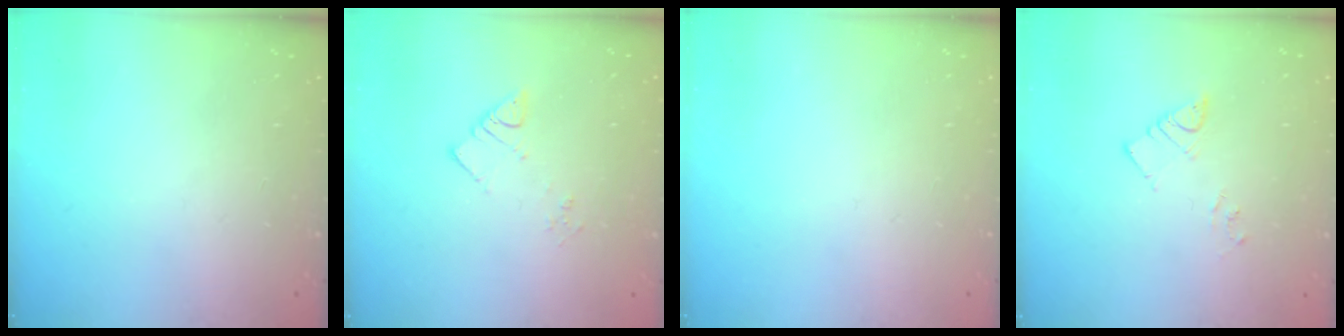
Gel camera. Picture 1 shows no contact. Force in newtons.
{"total": 3.3, "press": 3.3, "slide": 0.2}
{"total": 0.0}
{"total": 4.0, "press": 3.9, "slide": 0.5}